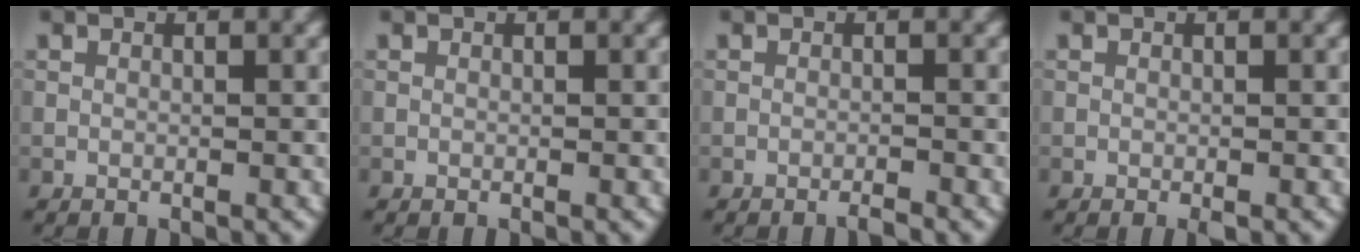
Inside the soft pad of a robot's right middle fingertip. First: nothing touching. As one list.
[{"total": 0.0}, {"total": 1.0, "force": [-0.8, 0.0, 0.6], "torque": [-0.006, -0.002, -0.017]}, {"total": 0.5, "force": [-0.3, 0.1, 0.4], "torque": [-0.006, -0.002, -0.003]}]